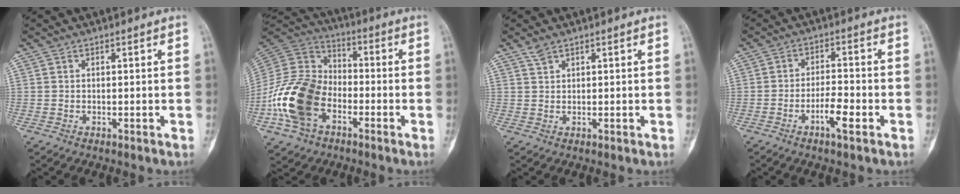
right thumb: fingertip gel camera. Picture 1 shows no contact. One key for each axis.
{"total": 17.9, "fx": -6.1, "fy": 12.2, "fz": 11.5, "tx": -0.220, "ty": 0.047, "tz": -0.122}
{"total": 1.6, "fx": 1.3, "fy": 0.6, "fz": 0.8, "tx": -0.015, "ty": 0.004, "tz": 0.027}
{"total": 5.7, "fx": -2.6, "fy": 1.6, "fz": 4.8, "tx": -0.085, "ty": 0.017, "tz": -0.047}